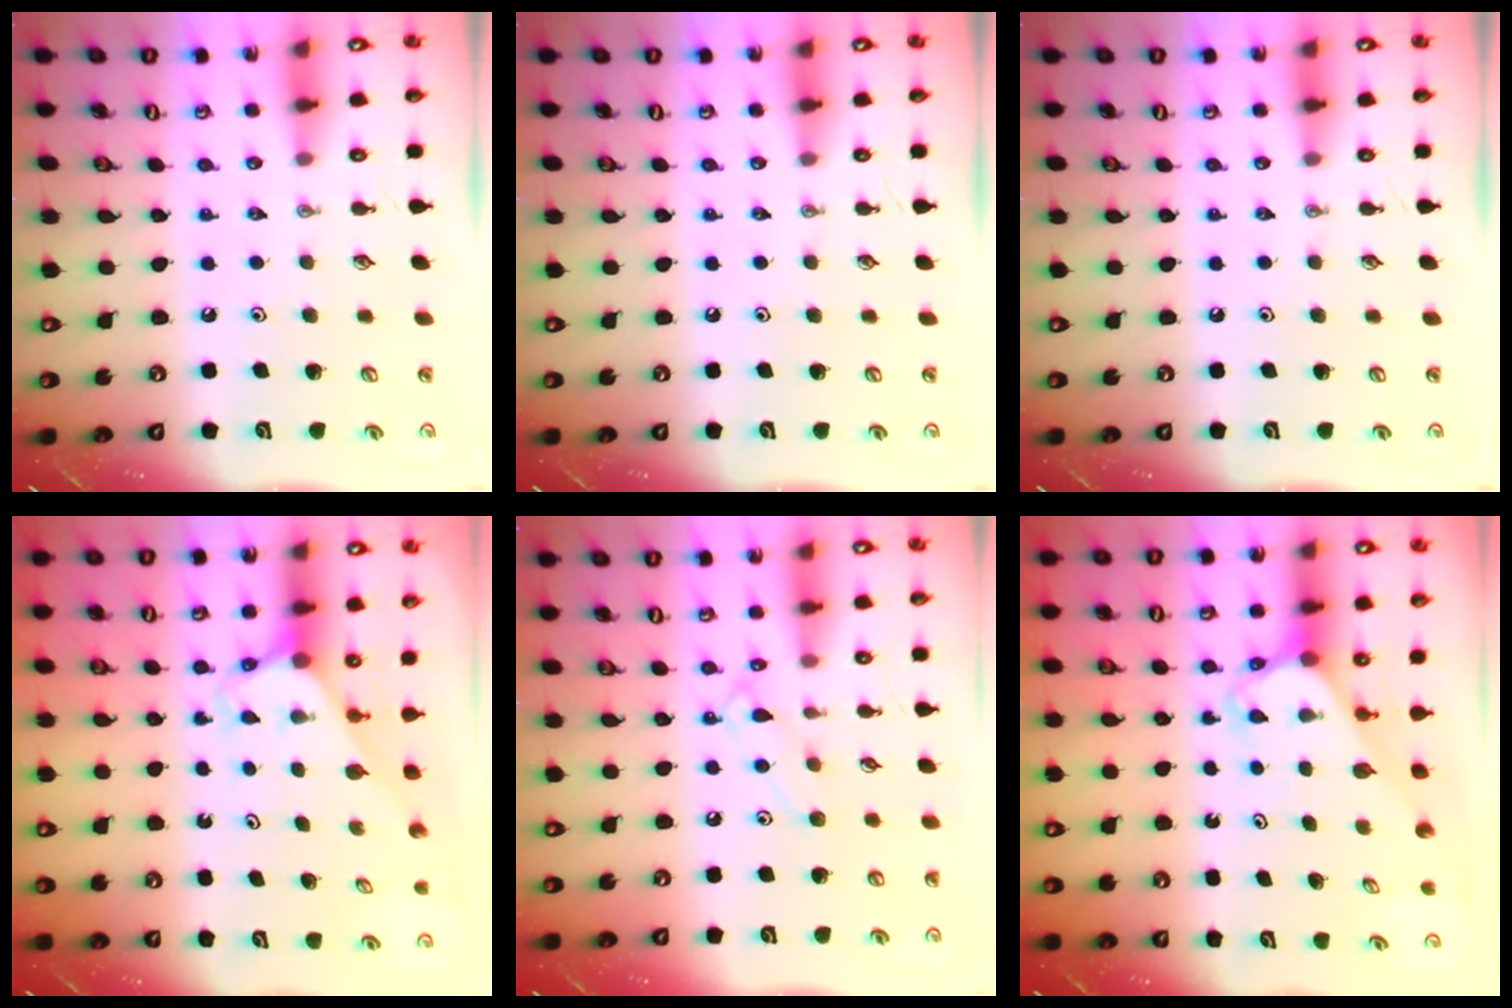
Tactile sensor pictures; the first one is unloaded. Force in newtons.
{"total": 0.0}
{"total": 0.0}
{"total": 2.6, "press": 2.6, "slide": 0.2}
{"total": 9.0, "press": 8.9, "slide": 0.7}
{"total": 2.8, "press": 2.8, "slide": 0.2}